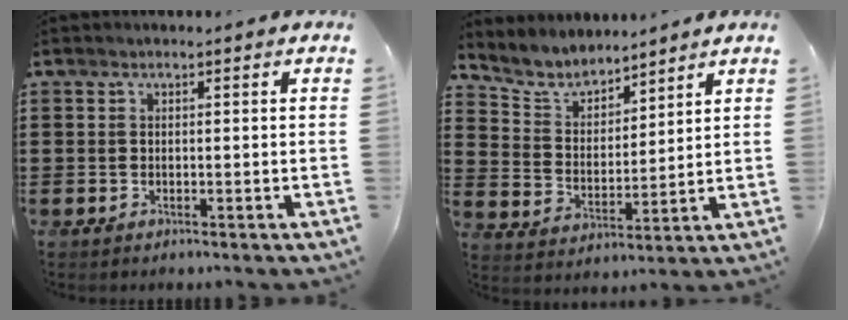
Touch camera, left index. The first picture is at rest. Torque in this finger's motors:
{"motor_torque": [-0.05, -0.11, -0.15, -0.13]}